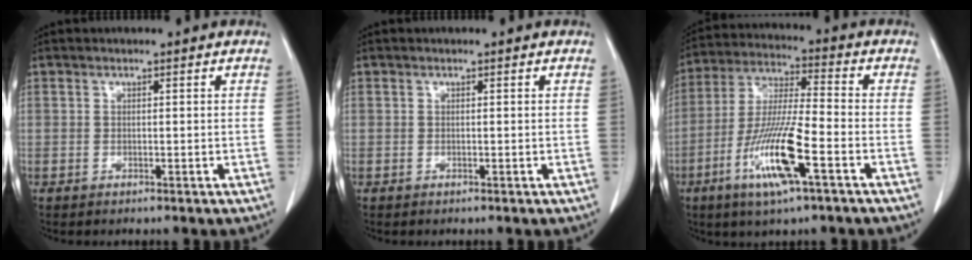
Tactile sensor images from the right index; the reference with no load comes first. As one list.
[{"total": 0.0}, {"total": 13.5, "force": [-5.7, 1.0, 12.3], "torque": [-0.249, -0.016, -0.107]}]